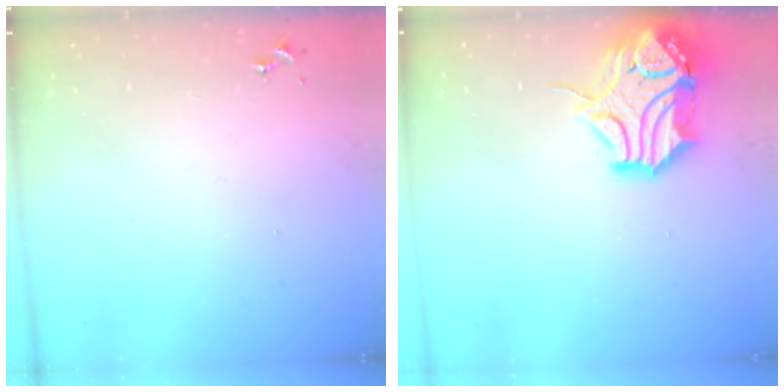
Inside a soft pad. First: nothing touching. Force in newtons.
{"total": 17.2, "press": 17.1, "slide": 2.0}